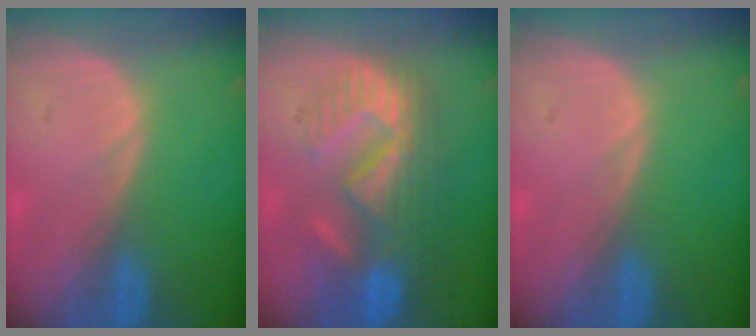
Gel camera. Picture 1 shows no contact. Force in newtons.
{"total": 10.4, "press": 9.6, "slide": 3.8}
{"total": 0.0}